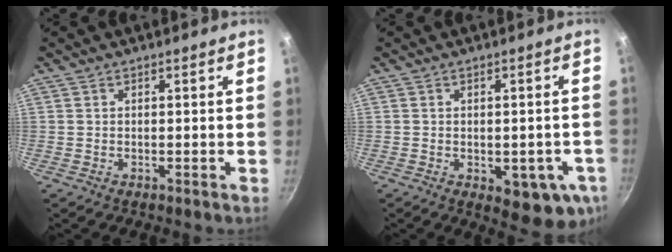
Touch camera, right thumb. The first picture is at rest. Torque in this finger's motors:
{"motor_torque": [-0.16, 0.42, -0.34, -0.03, 0.04]}